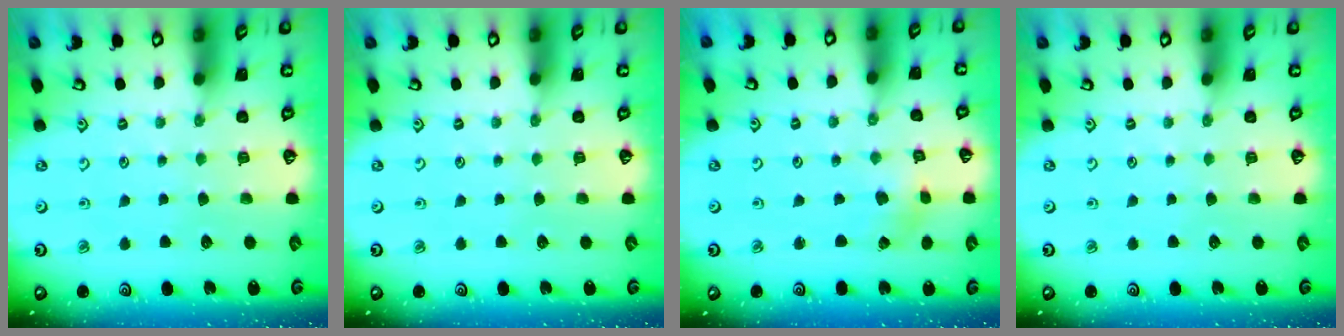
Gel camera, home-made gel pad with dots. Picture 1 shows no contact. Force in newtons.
{"total": 0.0}
{"total": 1.4, "press": 1.4, "slide": 0.2}
{"total": 0.0}